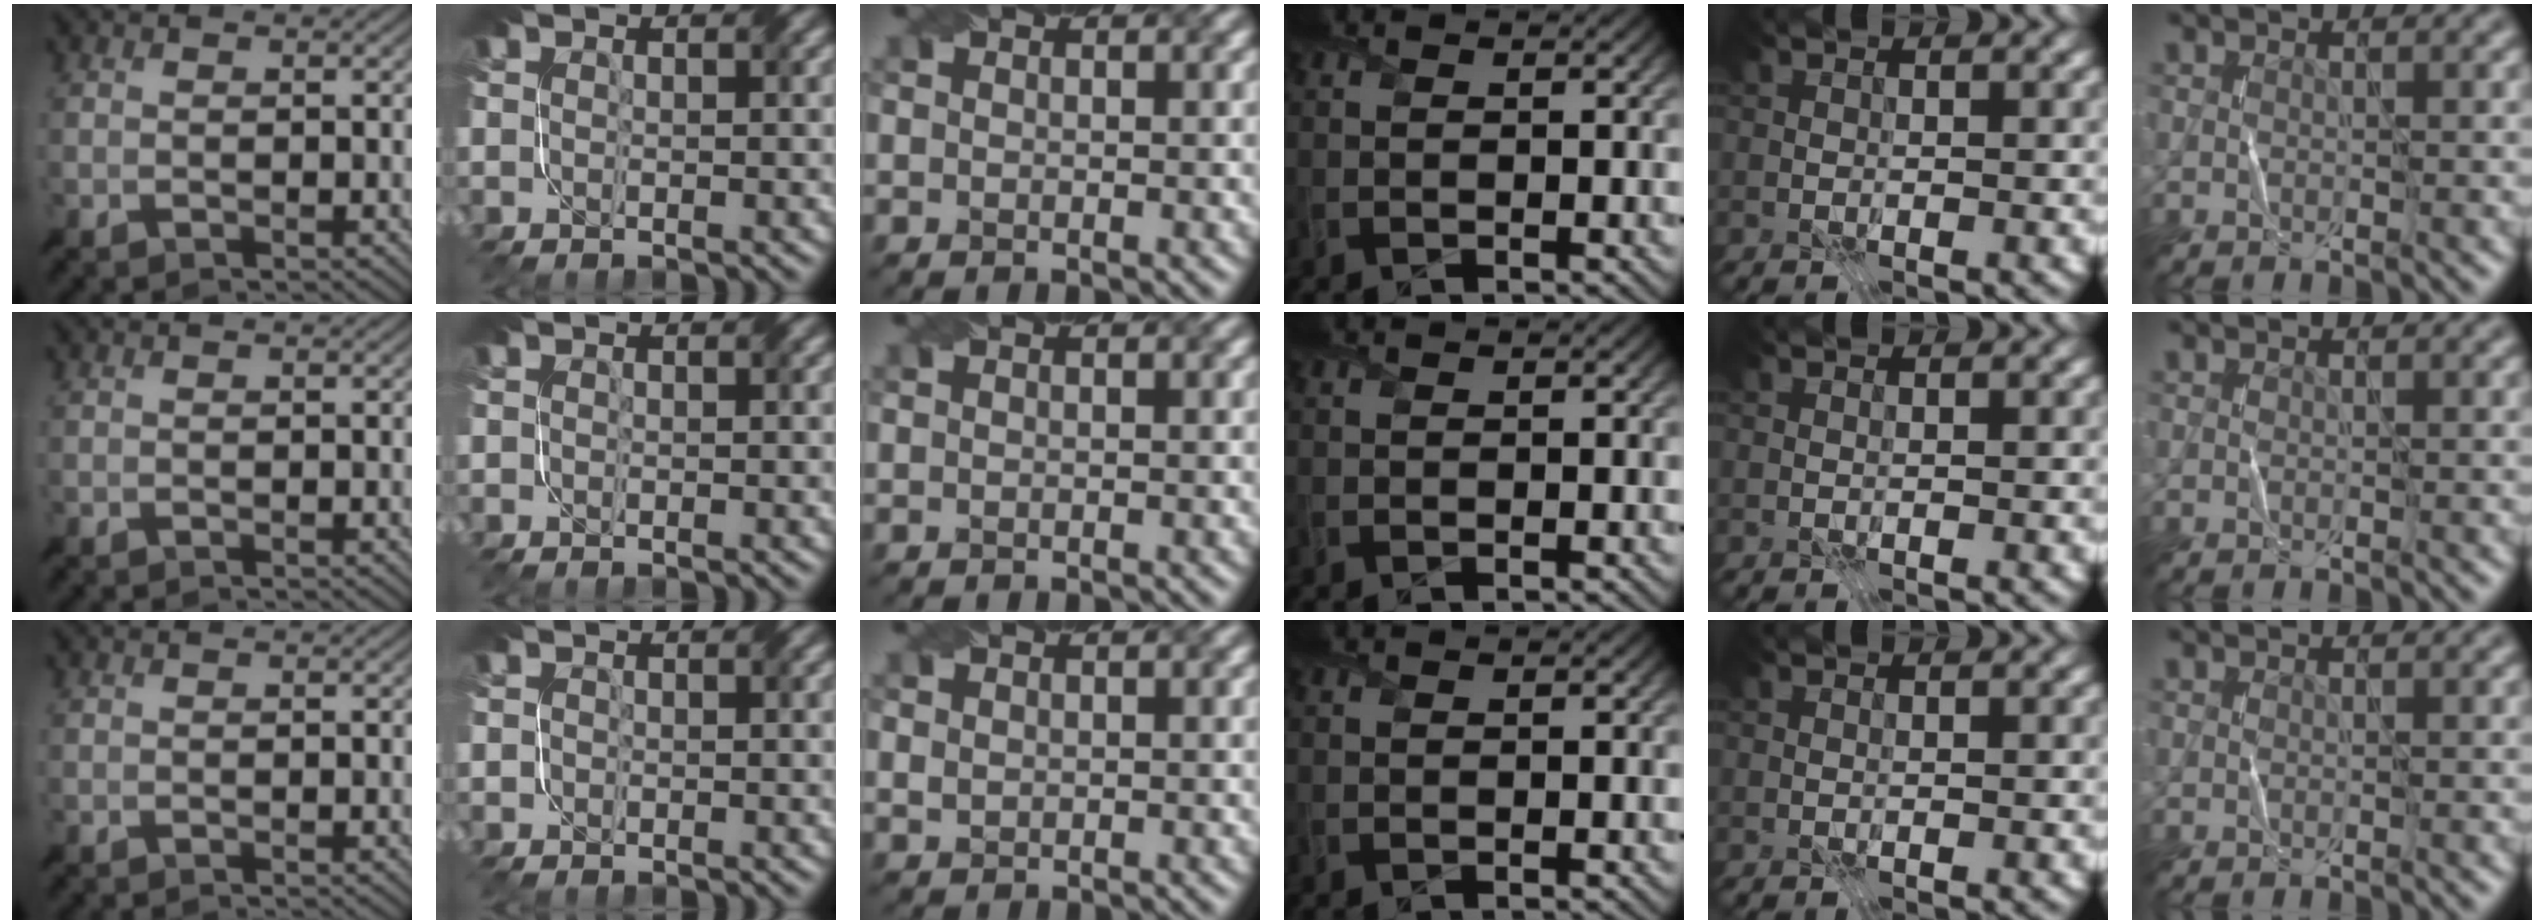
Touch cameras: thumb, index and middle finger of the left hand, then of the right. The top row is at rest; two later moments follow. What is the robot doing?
{"motion": "fold", "object": "file"}